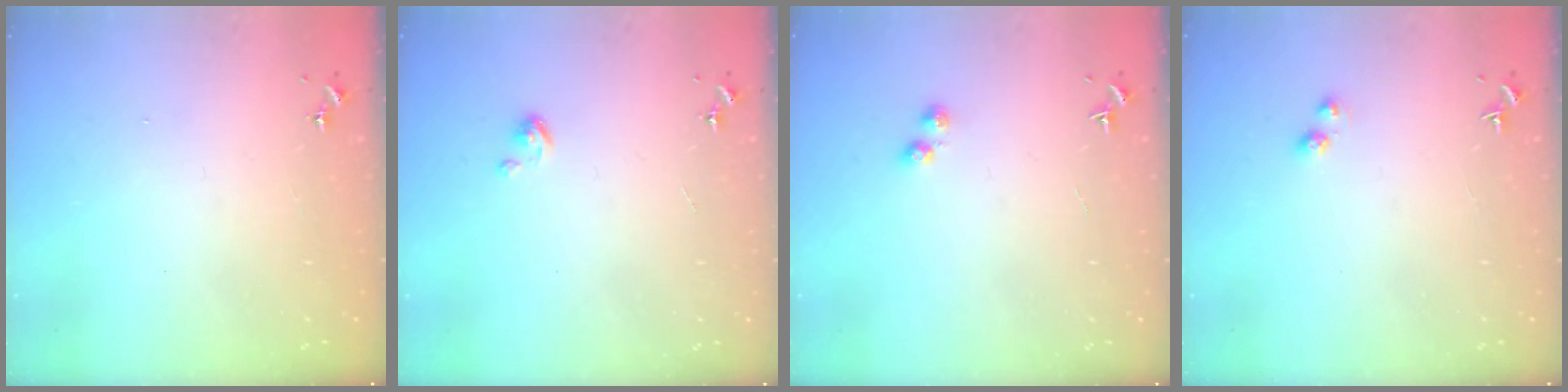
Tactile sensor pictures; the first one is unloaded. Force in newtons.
{"total": 3.7, "press": 3.7, "slide": 0.3}
{"total": 3.2, "press": 3.1, "slide": 0.6}
{"total": 3.2, "press": 3.1, "slide": 0.6}